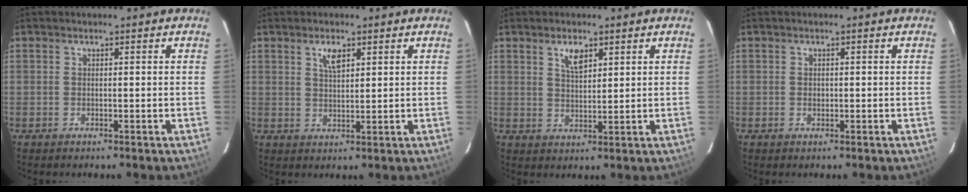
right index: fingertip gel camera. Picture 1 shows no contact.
{"total": 3.5, "force": [1.9, 1.5, 2.6], "torque": [-0.044, 0.003, 0.036]}
{"total": 4.1, "force": [2.3, 1.8, 2.8], "torque": [-0.048, 0.002, 0.043]}
{"total": 0.9, "force": [0.0, 0.8, 0.4], "torque": [-0.006, 0.001, 0.001]}